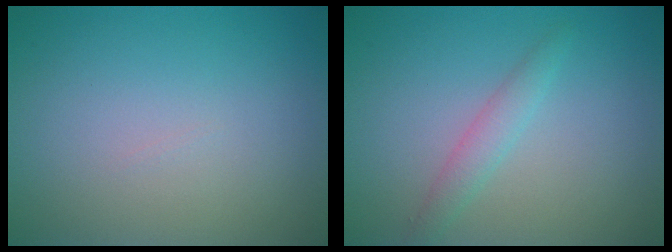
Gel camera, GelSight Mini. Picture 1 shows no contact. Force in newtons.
{"total": 1.7, "press": 1.7, "slide": 0.1}